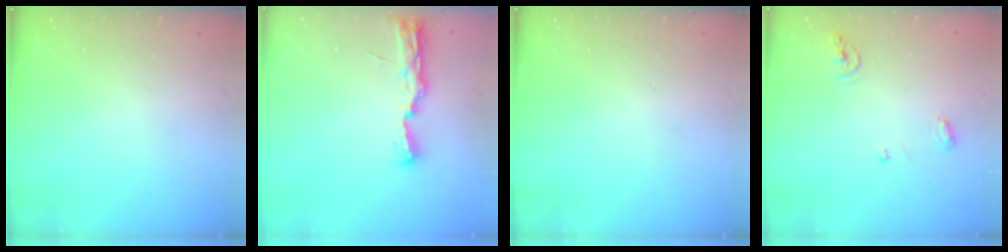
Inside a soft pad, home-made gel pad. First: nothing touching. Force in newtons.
{"total": 8.1, "press": 8.1, "slide": 0.8}
{"total": 0.0}
{"total": 6.5, "press": 6.5, "slide": 0.5}